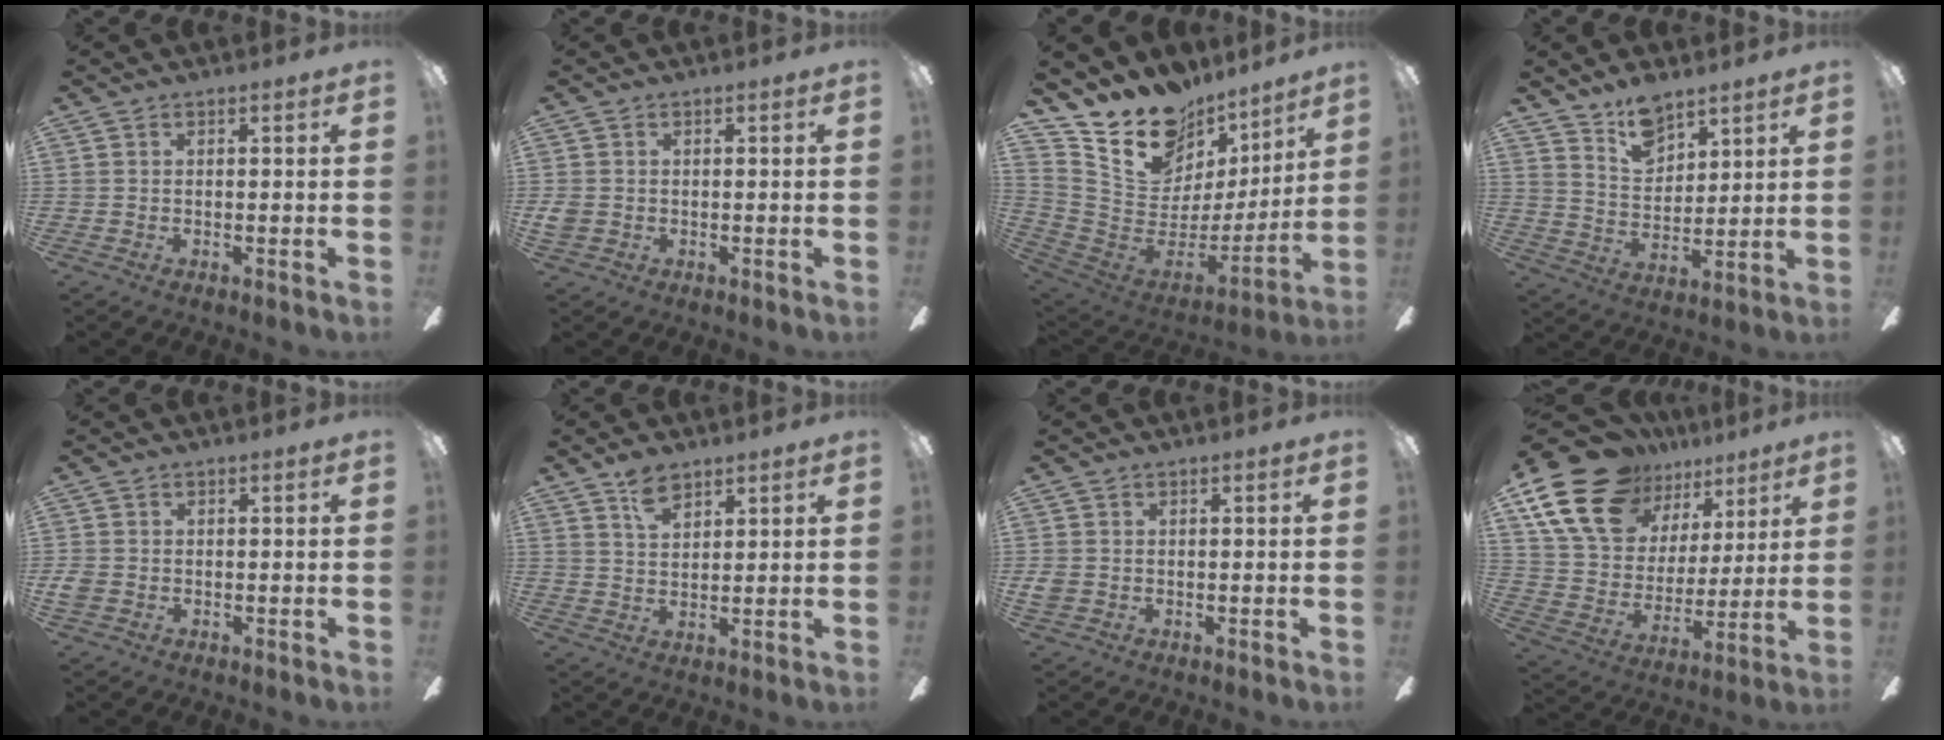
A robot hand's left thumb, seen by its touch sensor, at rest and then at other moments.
{"total": 2.3, "force": [0.0, 2.1, 0.9], "torque": [-0.016, 0.004, 0.001]}
{"total": 17.7, "force": [13.8, 9.9, 4.9], "torque": [-0.105, -0.111, 0.258]}
{"total": 9.2, "force": [7.4, 4.6, 2.8], "torque": [-0.049, -0.040, 0.139]}
{"total": 2.2, "force": [-0.3, 1.9, 1.1], "torque": [-0.017, 0.007, -0.004]}
{"total": 5.8, "force": [4.0, 3.1, 2.7], "torque": [-0.049, -0.011, 0.074]}
{"total": 1.9, "force": [0.0, 1.7, 0.8], "torque": [-0.015, 0.004, 0.000]}
{"total": 20.6, "force": [13.5, 12.3, 9.5], "torque": [-0.197, -0.076, 0.256]}